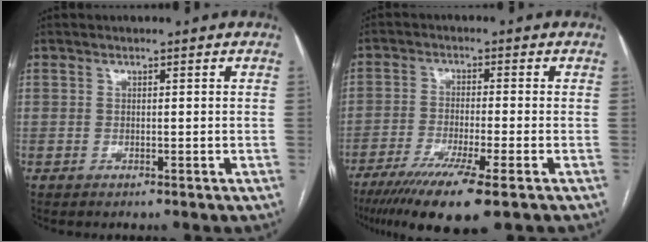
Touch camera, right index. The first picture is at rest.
{"total": 10.8, "force": [-6.8, 0.6, 8.4], "torque": [-0.140, -0.026, -0.111]}